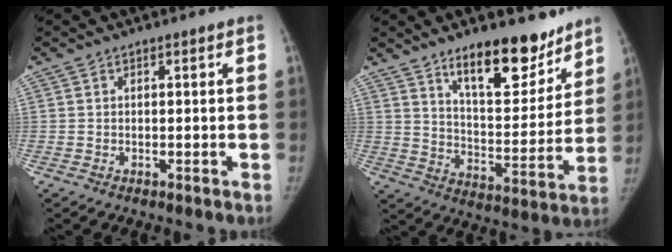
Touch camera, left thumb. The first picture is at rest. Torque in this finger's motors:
{"motor_torque": [1.31, -0.08, 0.94, -1.25, 0.29]}